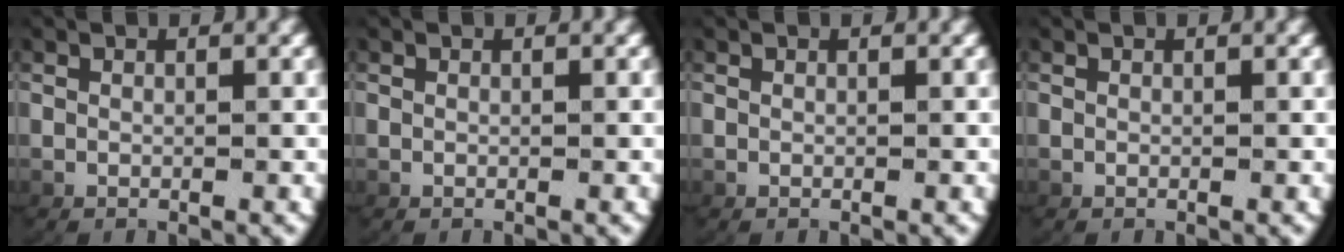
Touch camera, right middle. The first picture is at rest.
{"total": 0.0}
{"total": 0.0}
{"total": 0.0}